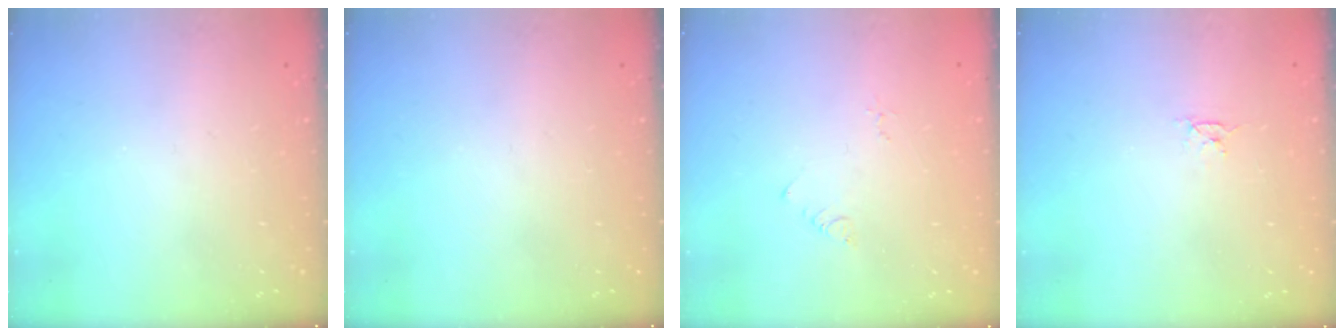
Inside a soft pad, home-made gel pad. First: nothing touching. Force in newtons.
{"total": 0.0}
{"total": 1.4, "press": 1.3, "slide": 0.3}
{"total": 2.8, "press": 2.8, "slide": 0.4}